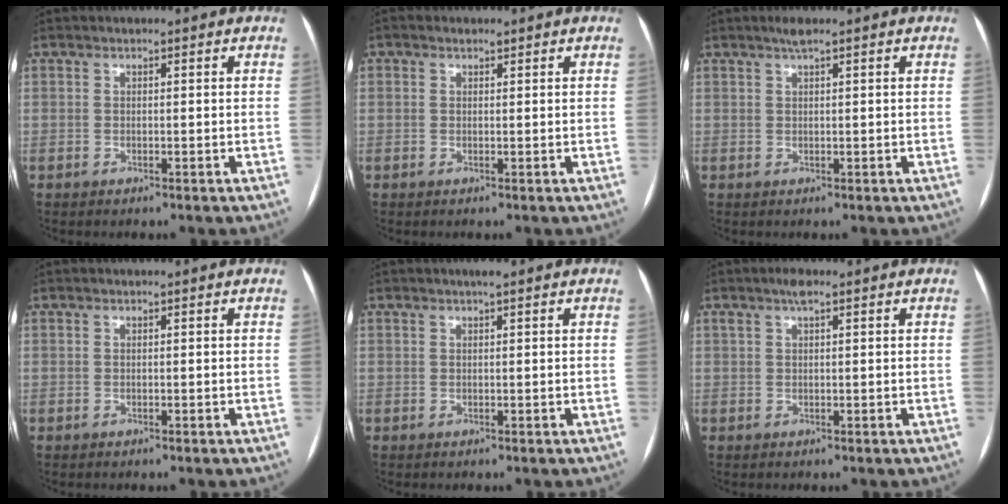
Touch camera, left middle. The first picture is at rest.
{"total": 0.8, "force": [0.5, 0.5, 0.4], "torque": [-0.009, 0.004, 0.006]}
{"total": 1.6, "force": [1.1, -0.1, 1.1], "torque": [-0.024, 0.007, 0.020]}
{"total": 0.0}
{"total": 1.1, "force": [0.8, 0.0, 0.8], "torque": [-0.015, 0.006, 0.011]}
{"total": 1.8, "force": [1.1, 0.3, 1.4], "torque": [-0.029, 0.012, 0.018]}